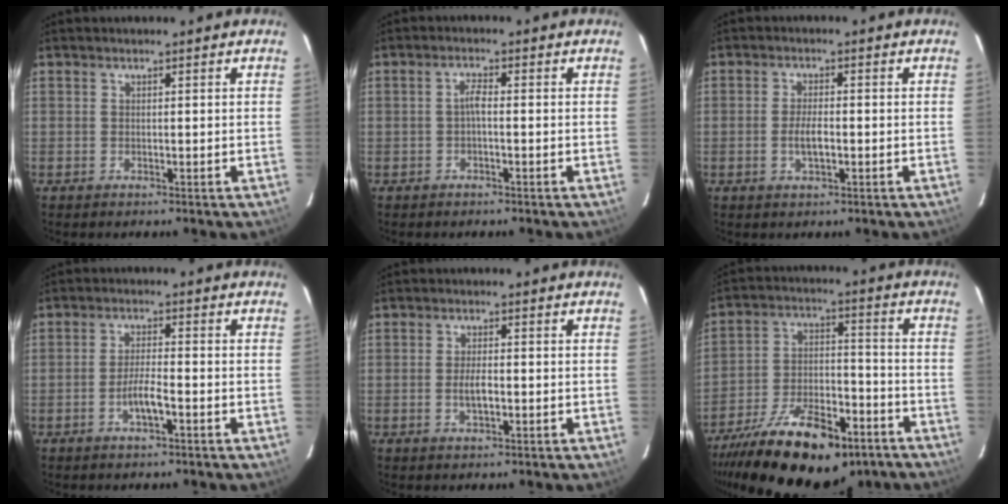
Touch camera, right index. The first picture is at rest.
{"total": 1.8, "force": [-0.6, 0.3, 1.6], "torque": [-0.033, 0.007, -0.012]}
{"total": 3.4, "force": [-1.0, 1.1, 3.1], "torque": [-0.060, -0.004, -0.016]}
{"total": 4.2, "force": [-2.1, 0.8, 3.5], "torque": [-0.071, -0.001, -0.038]}
{"total": 3.1, "force": [-0.8, 1.1, 2.7], "torque": [-0.053, -0.004, -0.014]}
{"total": 23.7, "force": [-16.4, 9.8, 14.0], "torque": [-0.260, -0.018, -0.247]}